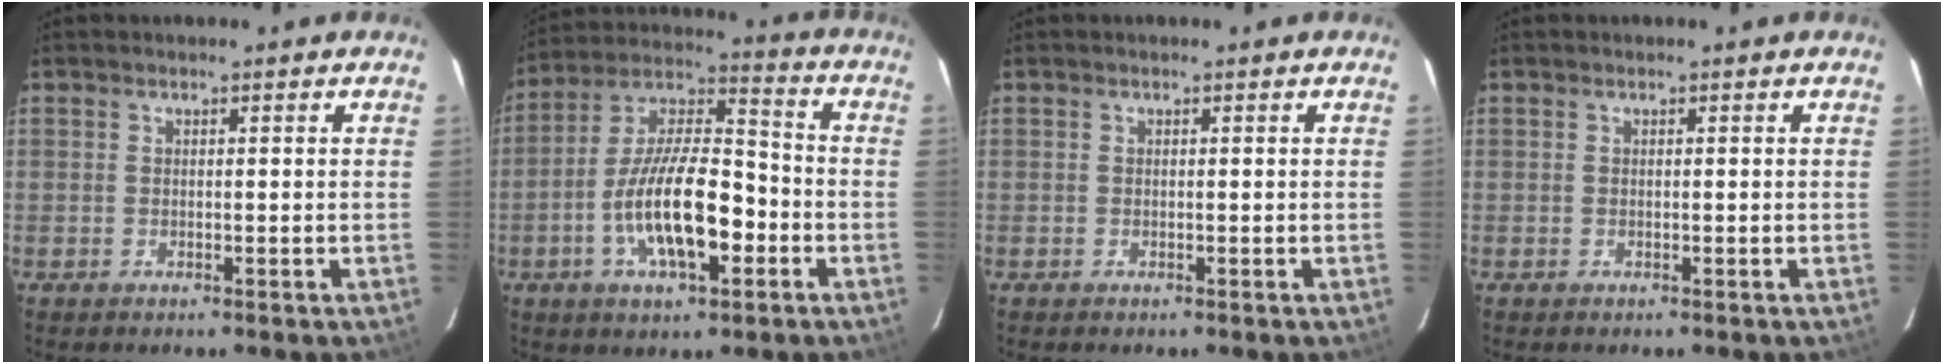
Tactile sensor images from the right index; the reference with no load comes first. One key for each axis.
{"total": 16.6, "fx": -5.3, "fy": 6.0, "fz": 14.5, "tx": -0.275, "ty": 0.003, "tz": -0.095}
{"total": 0.0}
{"total": 0.0}